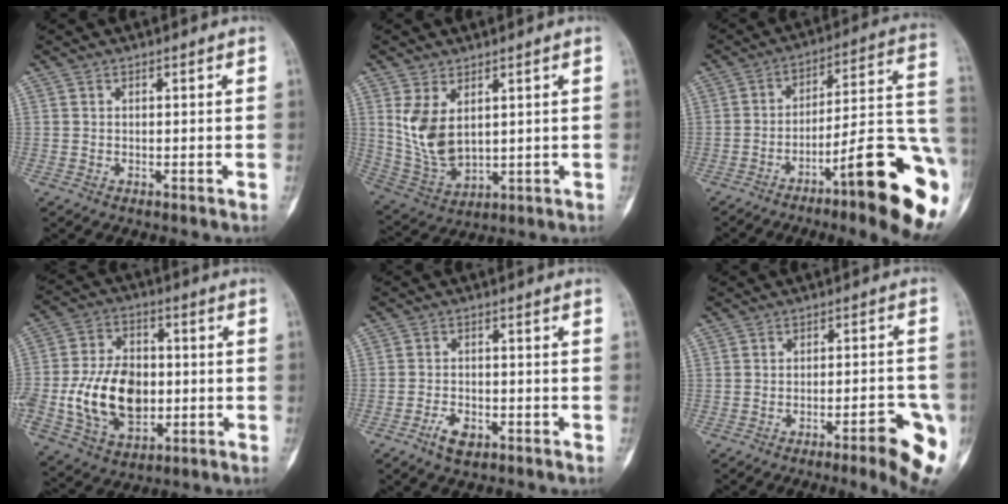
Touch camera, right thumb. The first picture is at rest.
{"total": 9.8, "force": [2.5, 6.1, 7.2], "torque": [-0.127, -0.017, 0.071]}
{"total": 22.8, "force": [-9.9, 4.0, 20.2], "torque": [-0.210, 0.063, -0.141]}
{"total": 17.2, "force": [-2.3, 11.9, 12.2], "torque": [-0.195, 0.014, -0.031]}
{"total": 4.3, "force": [-2.6, 2.4, 2.5], "torque": [-0.038, 0.015, -0.046]}
{"total": 11.8, "force": [-5.6, 2.4, 10.1], "torque": [-0.115, 0.022, -0.068]}